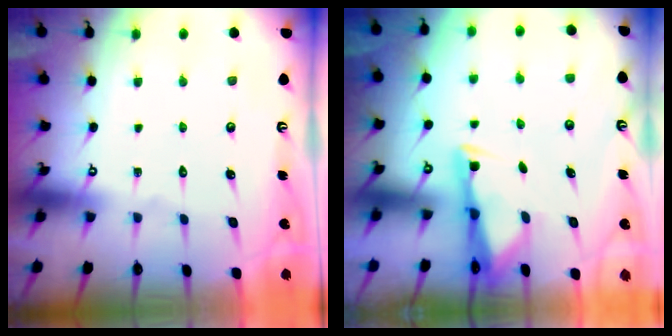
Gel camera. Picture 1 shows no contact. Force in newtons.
{"total": 2.8, "press": 2.8, "slide": 0.4}